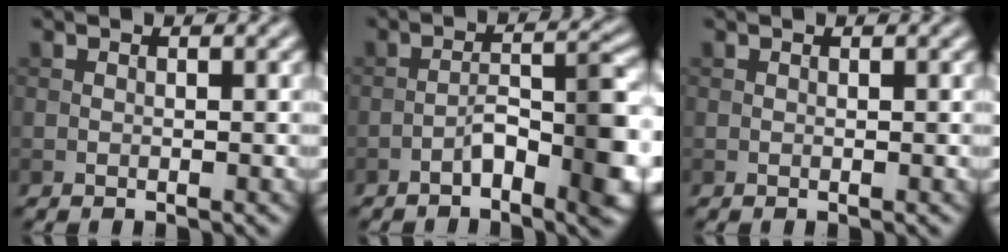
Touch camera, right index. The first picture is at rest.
{"total": 5.5, "force": [-2.6, 1.6, 4.5], "torque": [-0.065, 0.013, -0.043]}
{"total": 0.0}